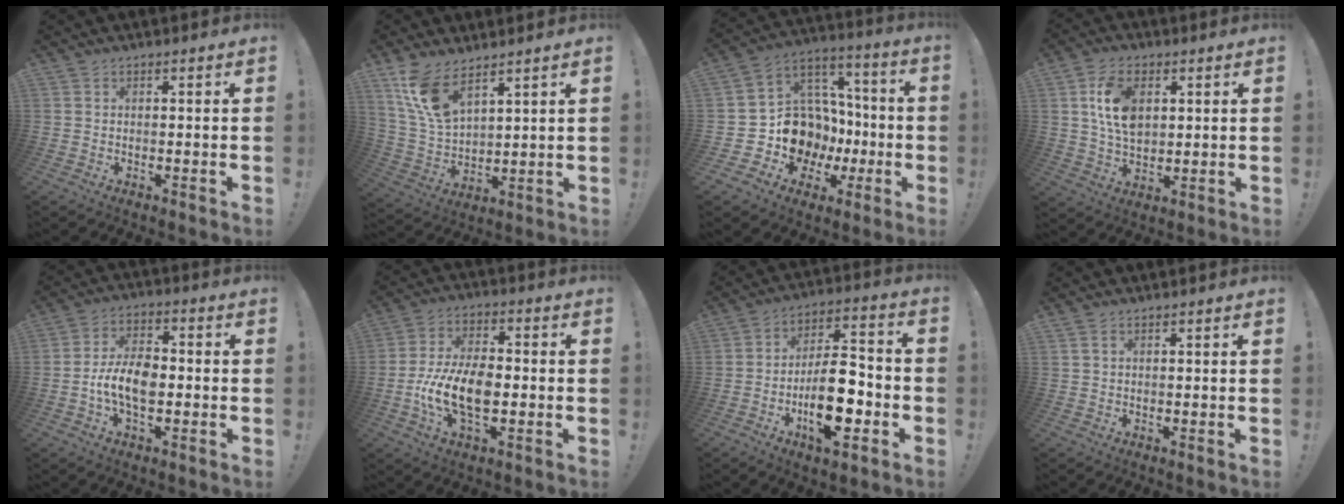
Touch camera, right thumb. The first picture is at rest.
{"total": 12.2, "force": [8.5, 5.3, 6.9], "torque": [-0.148, -0.040, 0.164]}
{"total": 14.8, "force": [-2.7, 13.6, 5.2], "torque": [-0.062, -0.004, -0.009]}
{"total": 11.6, "force": [3.4, 7.6, 8.0], "torque": [-0.148, 0.005, 0.064]}
{"total": 10.5, "force": [-2.5, 6.0, 8.2], "torque": [-0.164, 0.009, -0.043]}
{"total": 14.2, "force": [-3.3, 7.5, 11.6], "torque": [-0.228, 0.003, -0.062]}
{"total": 16.3, "force": [-5.5, 7.7, 13.3], "torque": [-0.214, 0.027, -0.091]}
{"total": 1.5, "force": [0.9, 0.6, 1.0], "torque": [-0.022, 0.001, 0.017]}